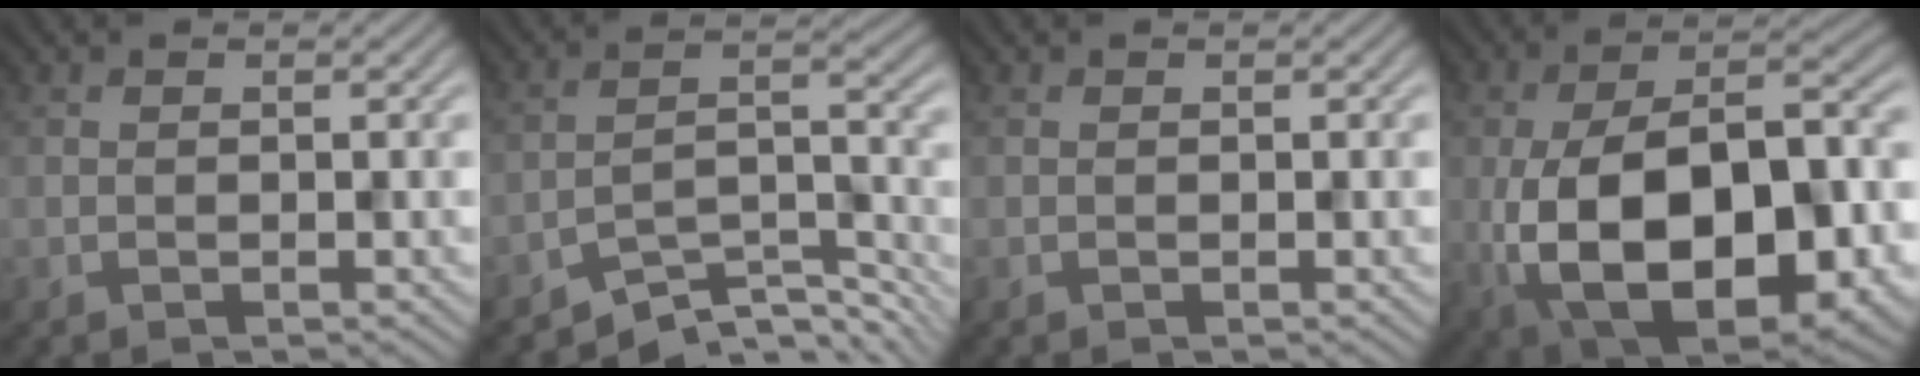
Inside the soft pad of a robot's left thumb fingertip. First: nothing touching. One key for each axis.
{"total": 8.1, "fx": -6.7, "fy": 2.3, "fz": 3.9, "tx": -0.060, "ty": 0.002, "tz": -0.123}
{"total": 0.0}
{"total": 18.9, "fx": -5.2, "fy": 9.8, "fz": 15.2, "tx": -0.262, "ty": -0.023, "tz": -0.065}